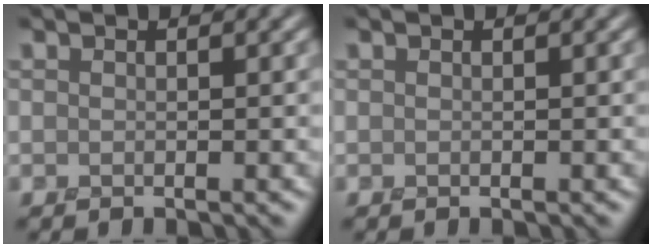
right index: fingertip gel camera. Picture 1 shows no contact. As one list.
[{"total": 0.0}]